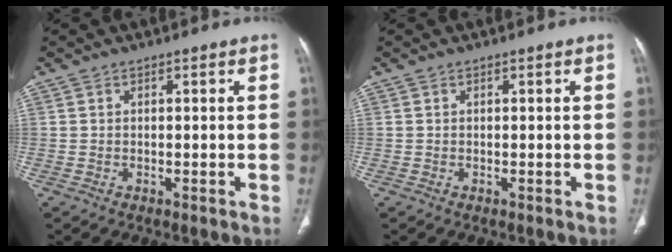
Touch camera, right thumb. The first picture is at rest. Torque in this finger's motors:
{"motor_torque": [0.05, 0.05, -0.05, -0.02, 0.00]}